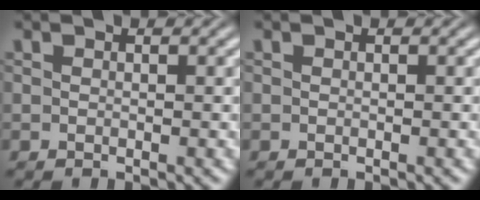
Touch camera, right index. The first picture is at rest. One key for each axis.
{"total": 0.0}